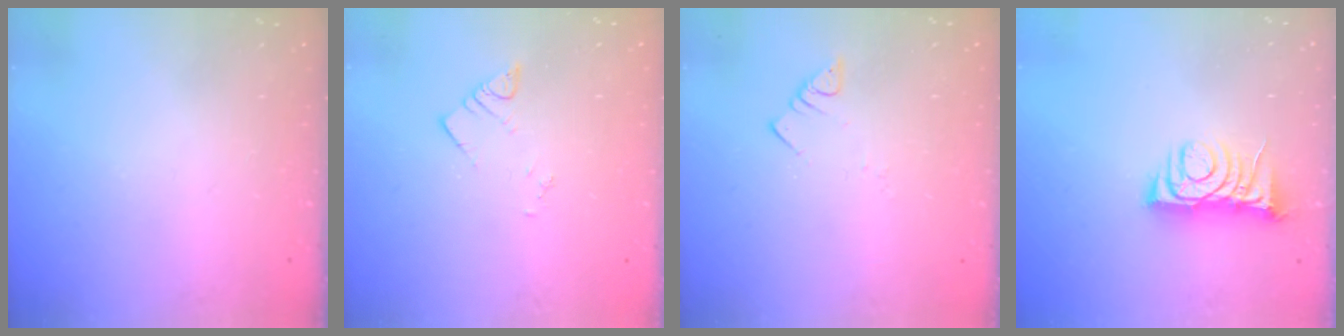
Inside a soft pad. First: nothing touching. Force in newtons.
{"total": 3.6, "press": 3.6, "slide": 0.1}
{"total": 3.4, "press": 3.4, "slide": 0.3}
{"total": 7.1, "press": 7.0, "slide": 1.0}